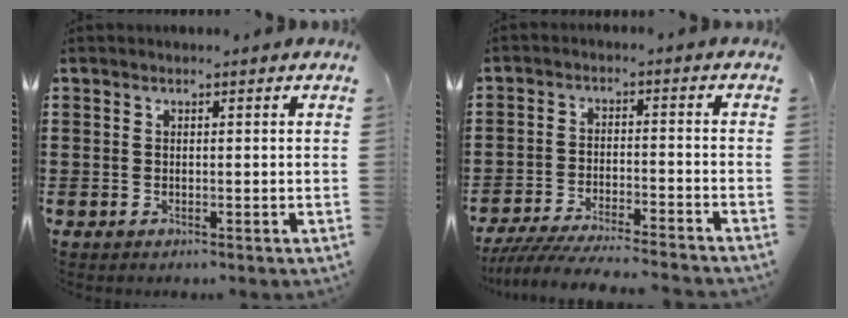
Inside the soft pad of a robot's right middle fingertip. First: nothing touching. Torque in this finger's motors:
{"motor_torque": [0.60, -0.42, 0.55, 0.17]}